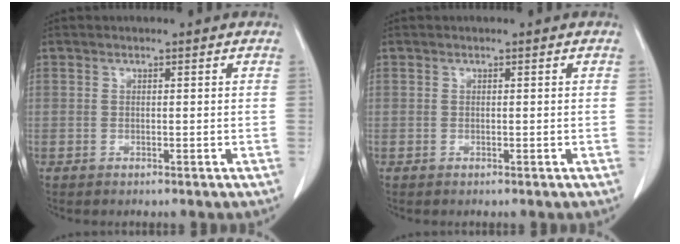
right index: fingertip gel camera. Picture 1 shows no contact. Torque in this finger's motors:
{"motor_torque": [-0.05, 0.05, 0.00, 0.00]}